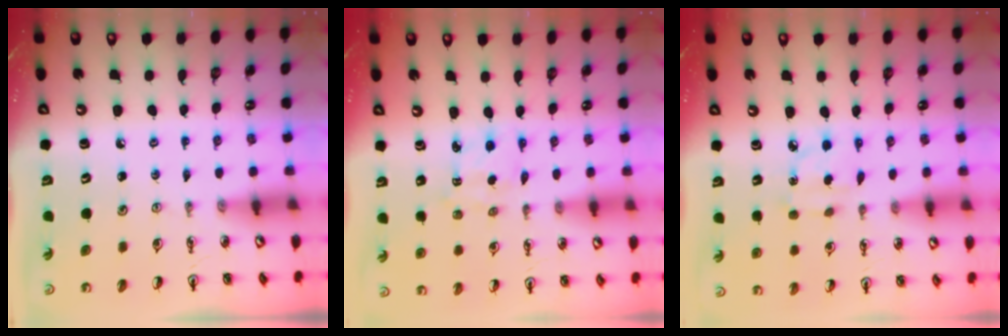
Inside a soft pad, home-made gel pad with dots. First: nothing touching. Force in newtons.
{"total": 2.2, "press": 2.1, "slide": 0.5}
{"total": 2.9, "press": 2.8, "slide": 0.5}